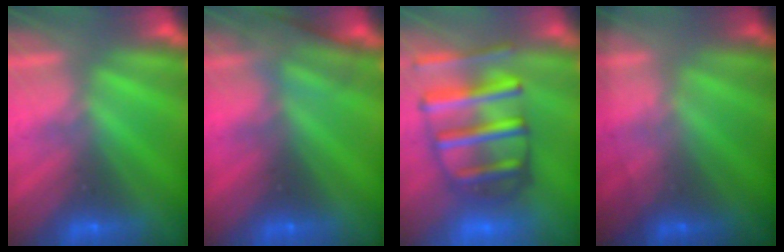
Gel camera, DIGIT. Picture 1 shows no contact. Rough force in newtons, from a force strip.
{"total": 2.8}
{"total": 7.9}
{"total": 1.8}